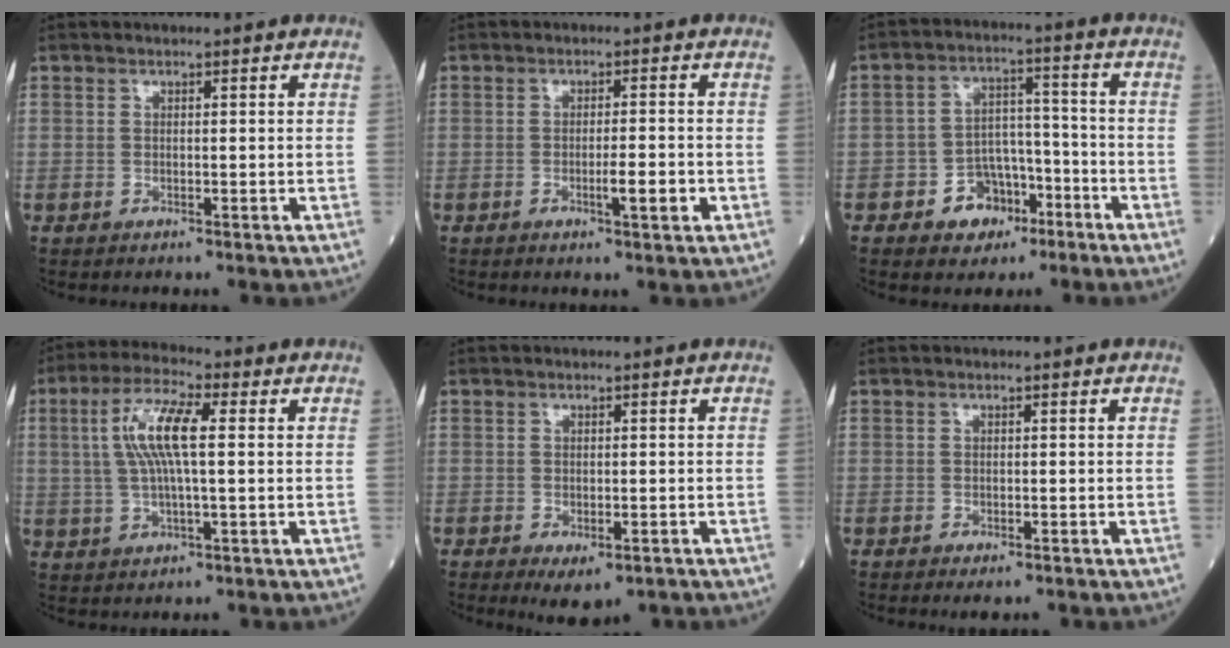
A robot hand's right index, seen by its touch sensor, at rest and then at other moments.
{"total": 3.3, "force": [-1.1, 0.2, 3.1], "torque": [-0.050, -0.001, -0.014]}
{"total": 7.0, "force": [-3.8, 5.0, 3.0], "torque": [-0.047, 0.021, -0.055]}
{"total": 8.7, "force": [1.5, 1.4, 8.5], "torque": [-0.177, 0.013, 0.030]}
{"total": 3.8, "force": [-2.1, 1.5, 2.8], "torque": [-0.040, -0.006, -0.021]}
{"total": 1.3, "force": [-0.9, 0.3, 0.9], "torque": [-0.010, -0.003, -0.008]}